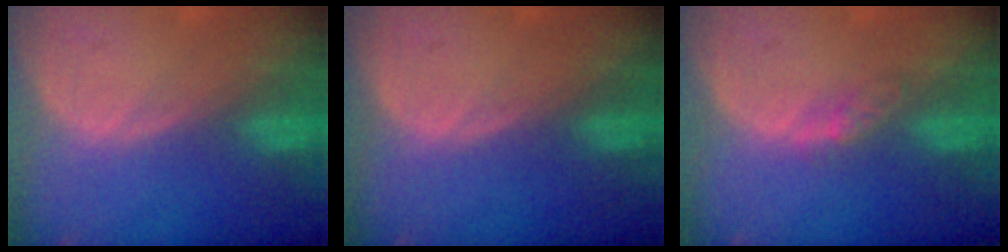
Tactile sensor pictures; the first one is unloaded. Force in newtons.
{"total": 0.0}
{"total": 2.6, "press": 2.3, "slide": 1.3}